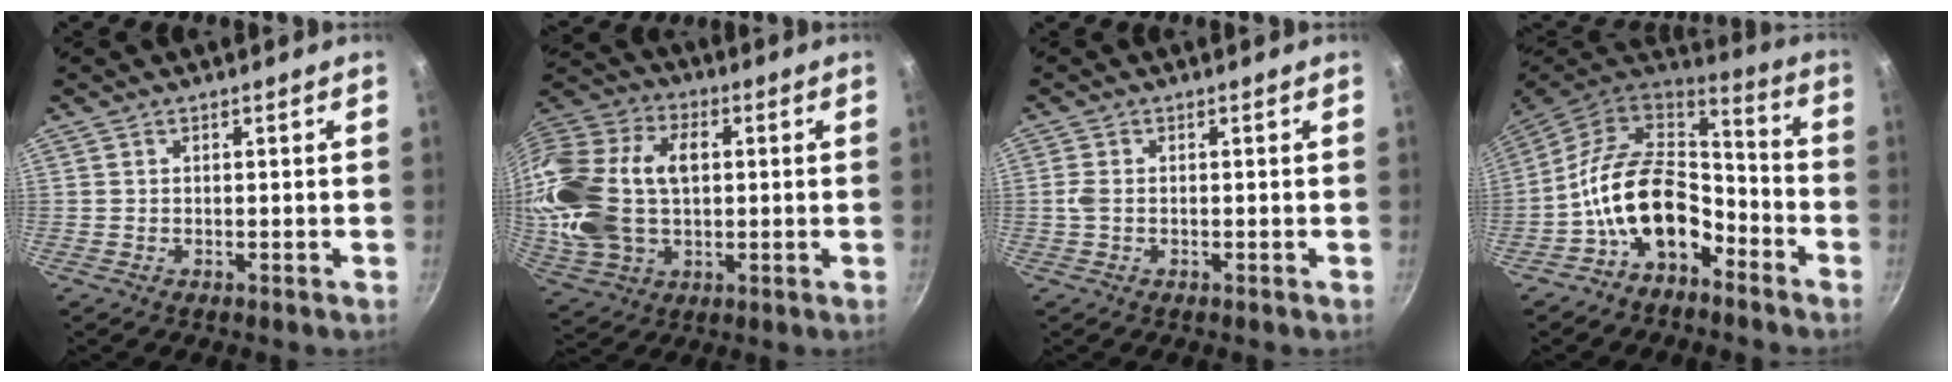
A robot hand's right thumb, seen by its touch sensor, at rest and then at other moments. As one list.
[{"total": 24.0, "force": [2.1, 16.0, 17.8], "torque": [-0.353, 0.025, 0.040]}, {"total": 1.7, "force": [-0.2, 1.0, 1.4], "torque": [-0.036, 0.002, -0.005]}, {"total": 17.0, "force": [-6.8, 10.8, 11.2], "torque": [-0.161, 0.068, -0.133]}]